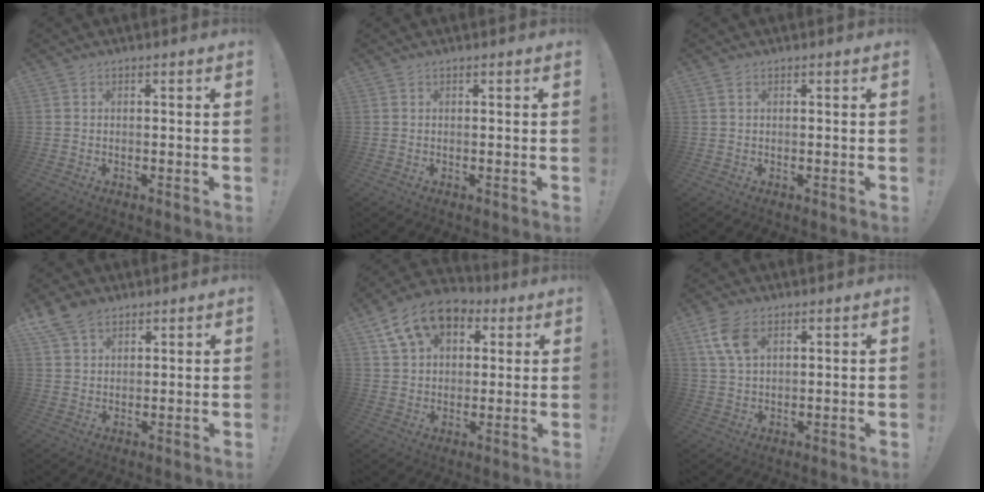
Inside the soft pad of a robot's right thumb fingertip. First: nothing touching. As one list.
[{"total": 0.0}, {"total": 0.8, "force": [0.4, 0.3, 0.7], "torque": [-0.018, 0.003, 0.008]}, {"total": 7.8, "force": [5.3, 4.7, 3.2], "torque": [-0.056, -0.020, 0.106]}, {"total": 14.0, "force": [6.7, 9.6, 7.7], "torque": [-0.131, -0.021, 0.130]}, {"total": 8.1, "force": [3.9, 4.5, 5.4], "torque": [-0.111, -0.006, 0.077]}]